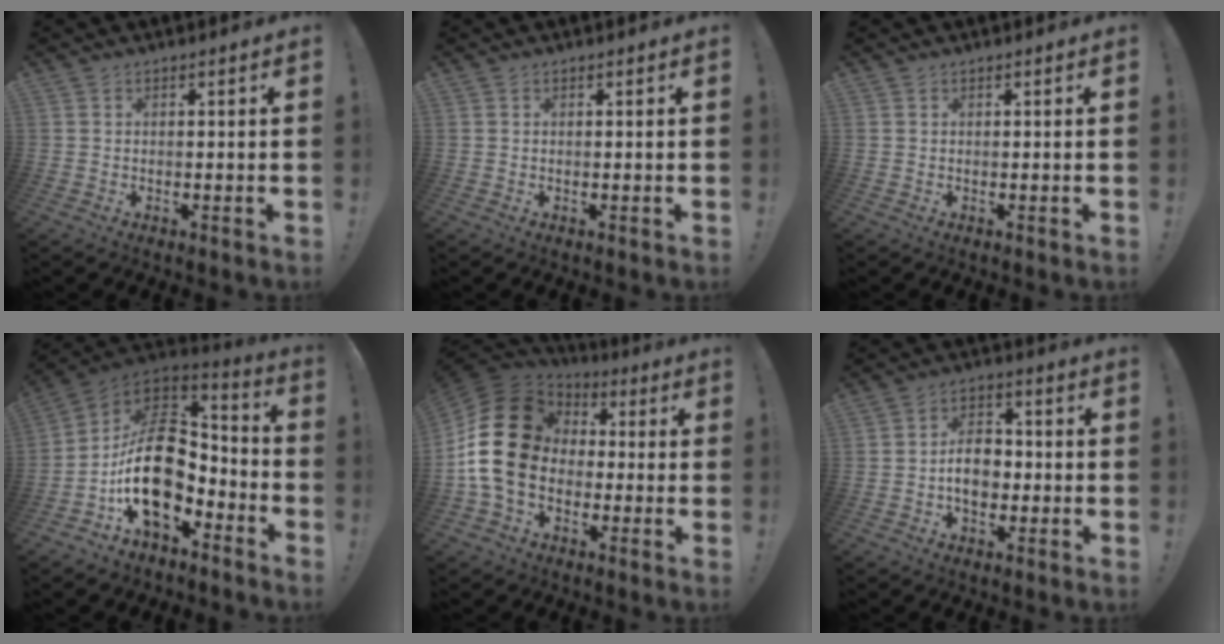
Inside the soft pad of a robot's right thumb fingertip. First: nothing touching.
{"total": 0.0}
{"total": 0.0}
{"total": 22.7, "force": [-2.4, 15.5, 16.4], "torque": [-0.290, 0.015, -0.019]}
{"total": 20.7, "force": [0.5, 15.6, 13.5], "torque": [-0.250, 0.015, 0.024]}
{"total": 9.7, "force": [-1.8, 6.9, 6.5], "torque": [-0.111, 0.019, -0.030]}